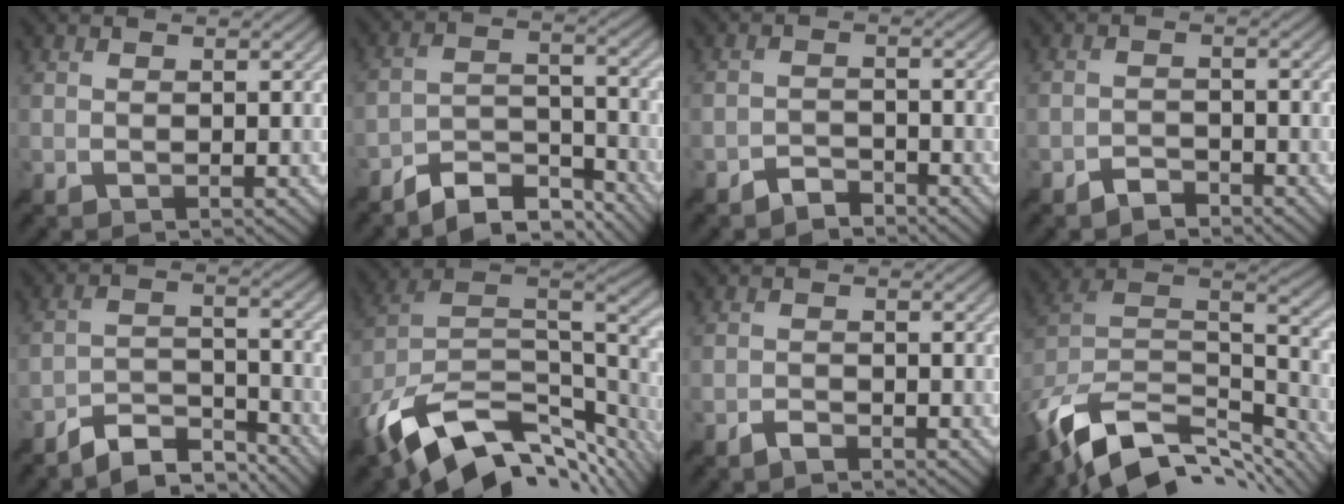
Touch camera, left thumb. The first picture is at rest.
{"total": 7.8, "force": [-7.0, 2.2, 2.7], "torque": [-0.044, 0.002, -0.132]}
{"total": 2.6, "force": [-2.4, 0.8, 0.5], "torque": [-0.001, 0.003, -0.052]}
{"total": 2.2, "force": [-2.0, 0.7, 0.4], "torque": [0.000, 0.003, -0.043]}
{"total": 7.0, "force": [-6.4, 1.8, 2.2], "torque": [-0.037, -0.002, -0.120]}
{"total": 15.7, "force": [-7.3, 8.3, 11.1], "torque": [-0.244, -0.025, -0.116]}
{"total": 1.5, "force": [-1.4, 0.3, 0.4], "torque": [-0.005, 0.000, -0.030]}
{"total": 13.8, "force": [-8.4, 7.3, 8.2], "torque": [-0.197, -0.026, -0.130]}